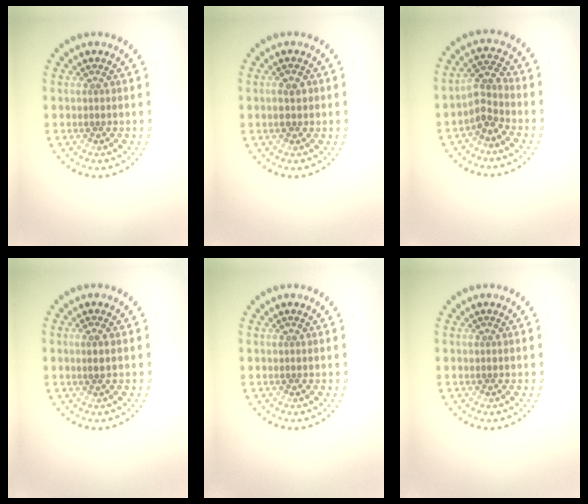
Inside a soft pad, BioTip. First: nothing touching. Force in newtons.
{"total": 1.5, "press": 1.4, "slide": 0.3}
{"total": 2.5, "press": 1.9, "slide": 1.6}
{"total": 0.6, "press": 0.4, "slide": 0.4}
{"total": 0.0}
{"total": 0.0}